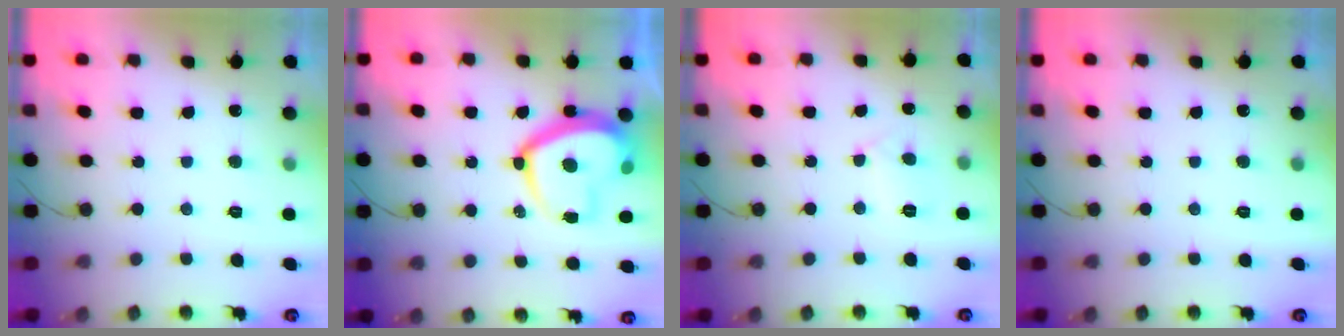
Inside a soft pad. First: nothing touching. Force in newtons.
{"total": 14.4, "press": 14.3, "slide": 1.3}
{"total": 4.4, "press": 4.3, "slide": 0.5}
{"total": 0.0}